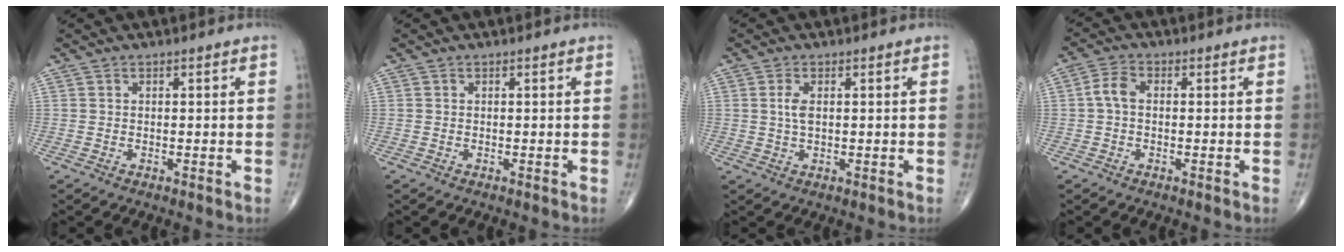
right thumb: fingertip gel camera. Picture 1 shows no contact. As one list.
[{"total": 0.0}, {"total": 2.8, "force": [0.5, 1.3, 2.4], "torque": [-0.053, -0.001, 0.010]}, {"total": 3.5, "force": [-0.1, 2.2, 2.7], "torque": [-0.055, 0.011, -0.007]}]